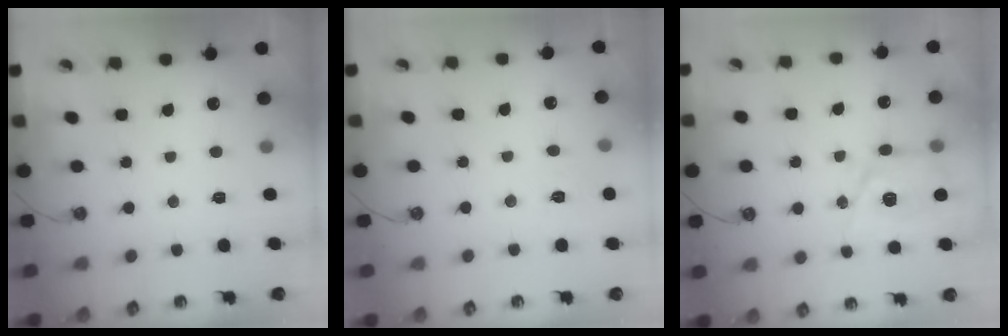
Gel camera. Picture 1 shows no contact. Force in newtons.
{"total": 6.7, "press": 6.7, "slide": 0.7}
{"total": 8.1, "press": 8.1, "slide": 0.9}